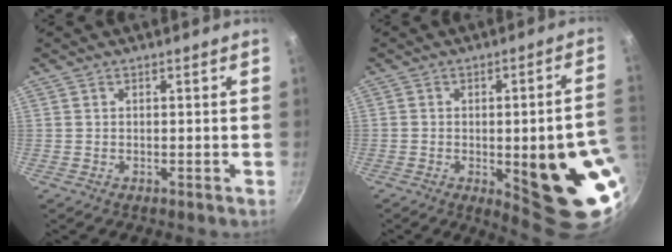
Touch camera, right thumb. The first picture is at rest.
{"total": 18.4, "force": [-4.1, 5.4, 17.2], "torque": [-0.178, 0.010, -0.044]}